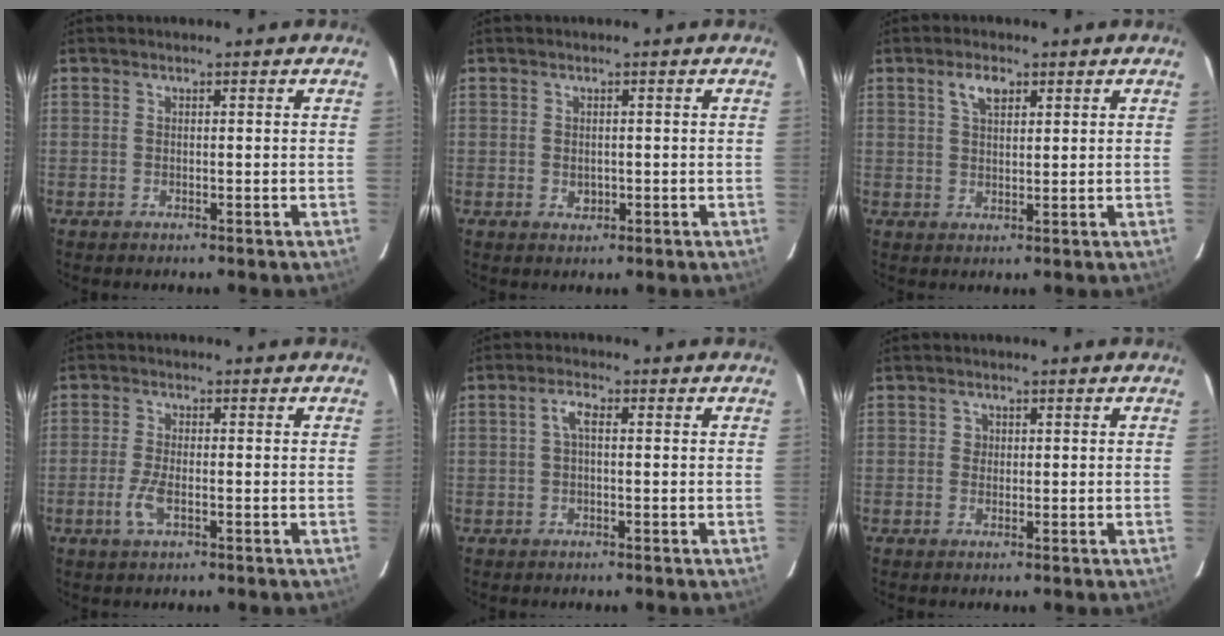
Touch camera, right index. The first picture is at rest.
{"total": 1.6, "force": [-0.2, 1.4, 0.7], "torque": [-0.007, 0.000, 0.000]}
{"total": 3.9, "force": [2.0, 1.9, 2.6], "torque": [-0.047, 0.009, 0.037]}
{"total": 4.1, "force": [-1.6, 1.4, 3.5], "torque": [-0.079, -0.004, -0.033]}
{"total": 2.4, "force": [0.2, 0.8, 2.2], "torque": [-0.047, 0.010, 0.003]}
{"total": 1.3, "force": [0.1, 1.3, 0.0], "torque": [0.008, 0.006, 0.001]}